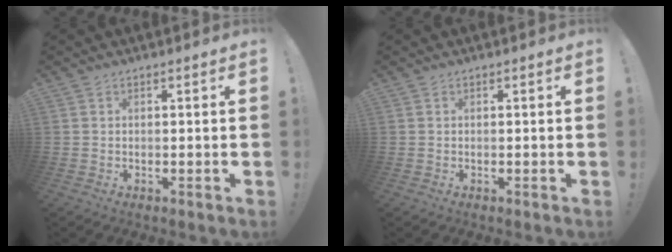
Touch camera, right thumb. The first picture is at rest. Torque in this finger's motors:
{"motor_torque": [0.00, 0.00, 0.00, 0.00, 0.00]}